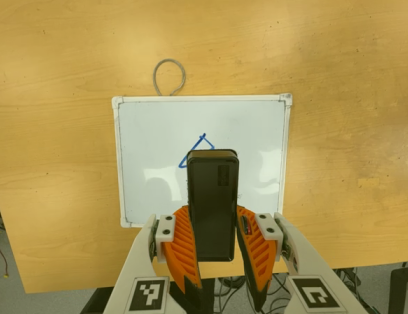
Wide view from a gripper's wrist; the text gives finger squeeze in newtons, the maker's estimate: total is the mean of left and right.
{"total": 8.1, "left": 6.1, "right": 10.2}